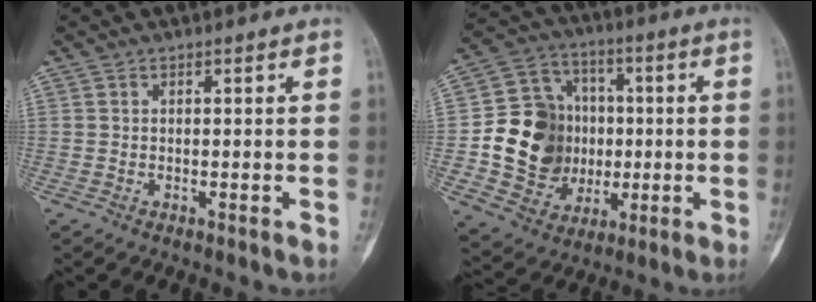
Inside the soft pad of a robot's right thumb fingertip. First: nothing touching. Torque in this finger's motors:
{"motor_torque": [-0.10, 0.55, 0.59, -0.56, 0.09]}